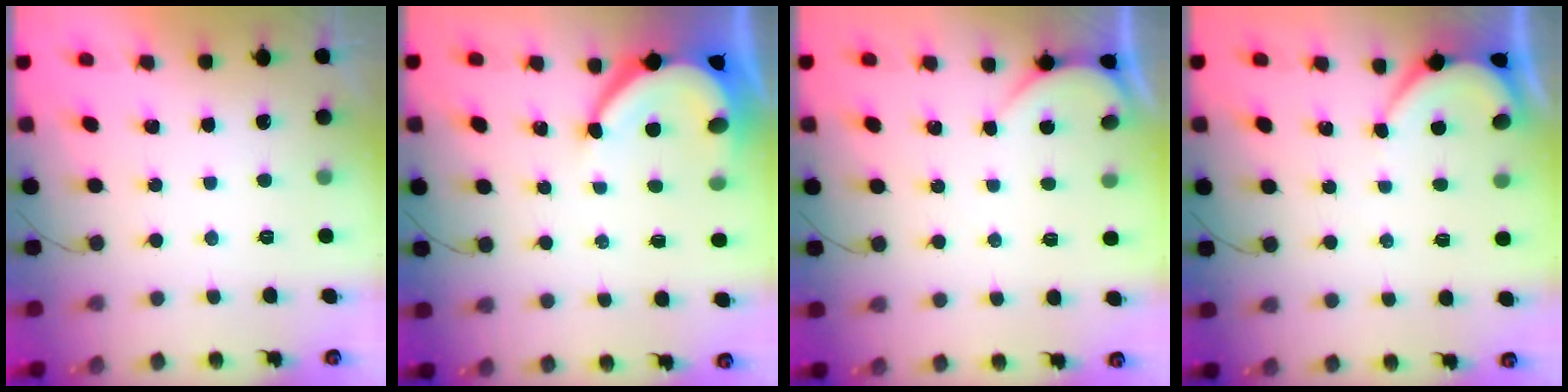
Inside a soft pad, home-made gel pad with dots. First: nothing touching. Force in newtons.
{"total": 8.6, "press": 8.6, "slide": 1.2}
{"total": 0.7, "press": 0.7, "slide": 0.1}
{"total": 1.9, "press": 1.9, "slide": 0.3}